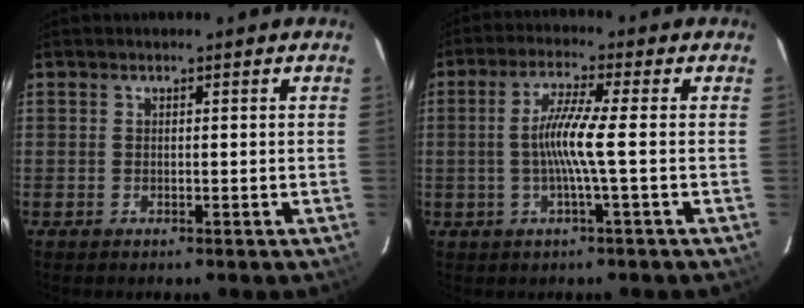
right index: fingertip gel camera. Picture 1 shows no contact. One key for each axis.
{"total": 6.5, "fx": -0.8, "fy": -0.8, "fz": 6.4, "tx": -0.136, "ty": 0.001, "tz": -0.017}